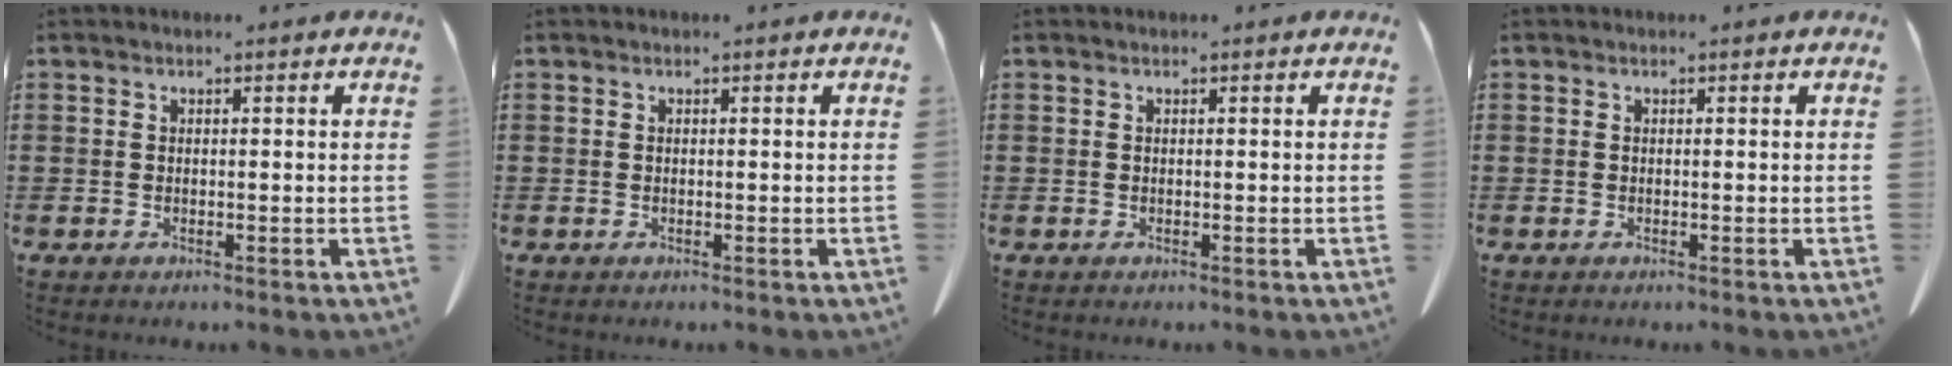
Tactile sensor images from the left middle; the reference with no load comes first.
{"total": 0.0}
{"total": 0.0}
{"total": 0.0}